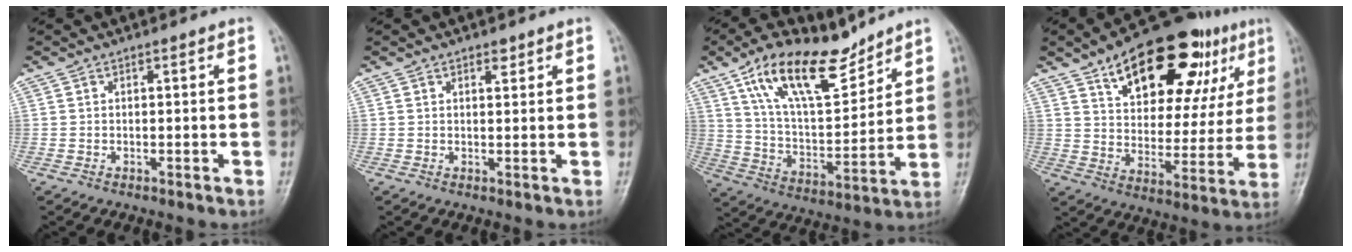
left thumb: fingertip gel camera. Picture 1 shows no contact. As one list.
[{"total": 1.6, "force": [1.1, 0.8, 0.9], "torque": [-0.005, -0.005, 0.014]}, {"total": 17.8, "force": [11.9, 7.2, 11.1], "torque": [-0.158, -0.057, 0.220]}, {"total": 25.8, "force": [13.5, 12.1, 18.4], "torque": [-0.223, -0.014, 0.204]}]